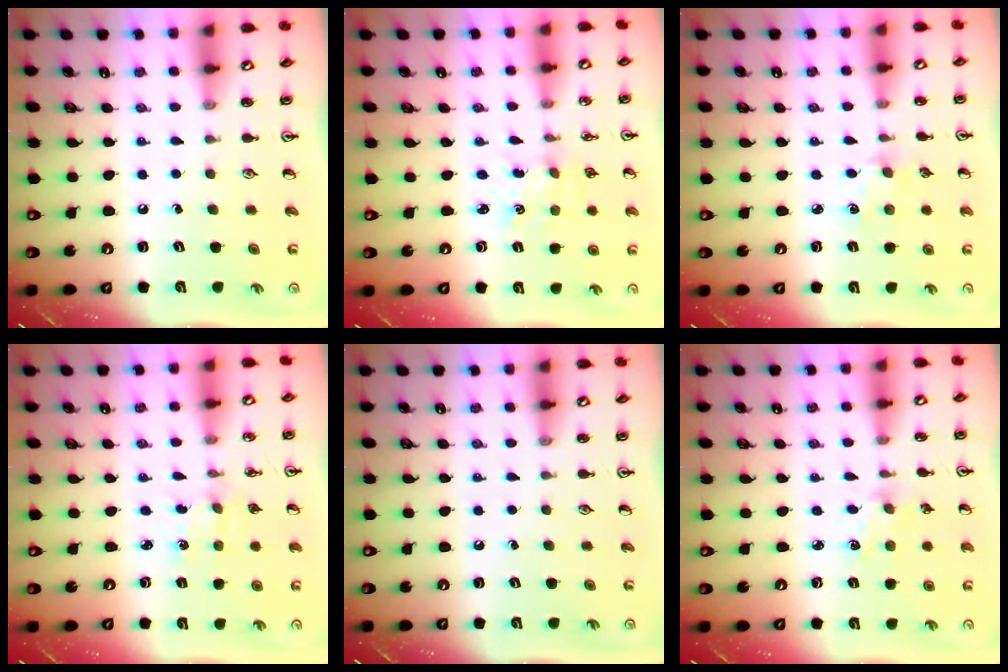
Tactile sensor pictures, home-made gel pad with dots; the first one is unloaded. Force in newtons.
{"total": 2.3, "press": 2.3, "slide": 0.3}
{"total": 3.0, "press": 3.0, "slide": 0.4}
{"total": 0.5, "press": 0.5, "slide": 0.2}
{"total": 0.0}
{"total": 1.8, "press": 1.8, "slide": 0.4}